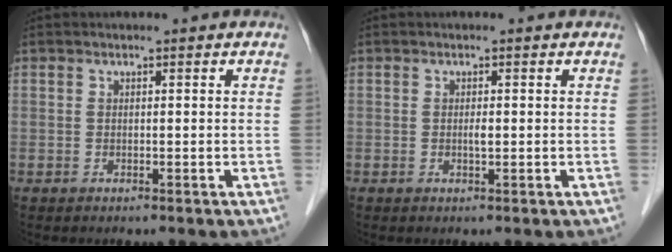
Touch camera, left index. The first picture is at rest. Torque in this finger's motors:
{"motor_torque": [0.29, 0.20, 0.02, 0.02]}